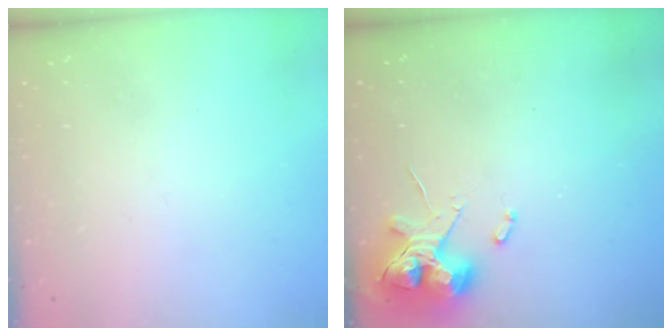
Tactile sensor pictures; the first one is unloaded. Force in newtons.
{"total": 10.3, "press": 10.1, "slide": 1.5}